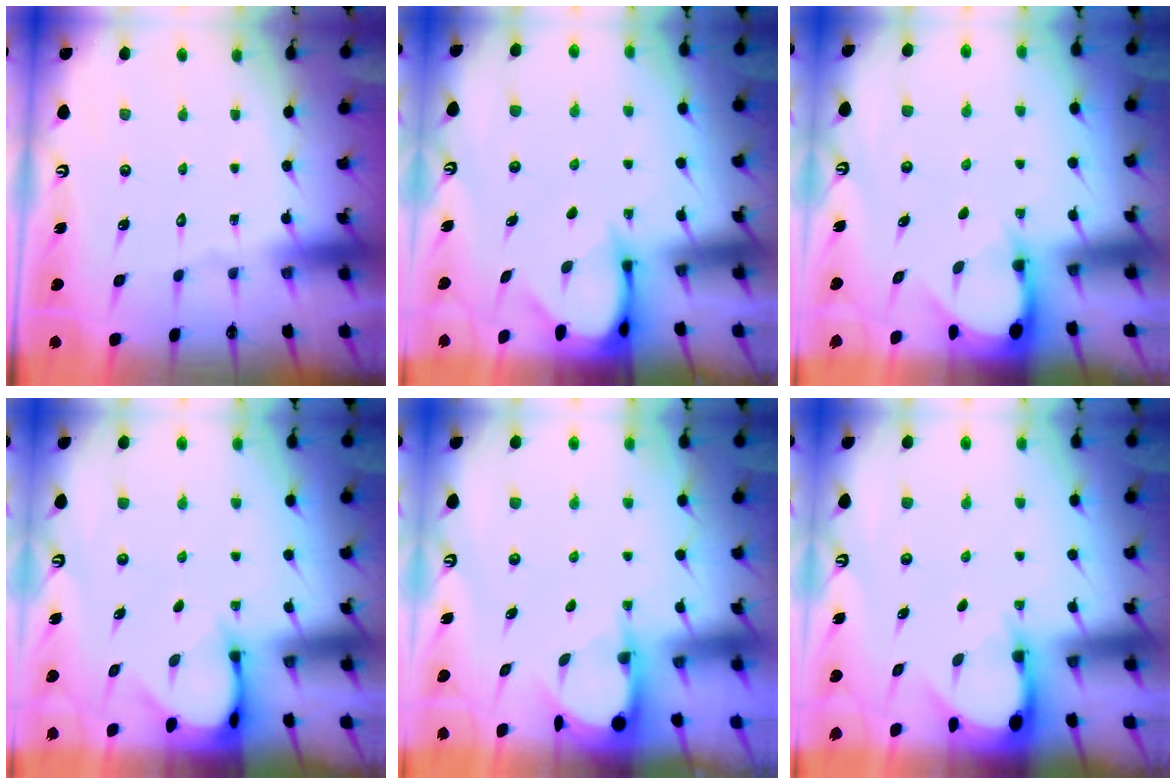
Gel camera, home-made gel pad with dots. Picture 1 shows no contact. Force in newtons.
{"total": 3.3, "press": 3.3, "slide": 0.3}
{"total": 3.1, "press": 3.1, "slide": 0.2}
{"total": 3.0, "press": 3.0, "slide": 0.3}
{"total": 3.9, "press": 3.9, "slide": 0.3}
{"total": 3.3, "press": 3.3, "slide": 0.2}